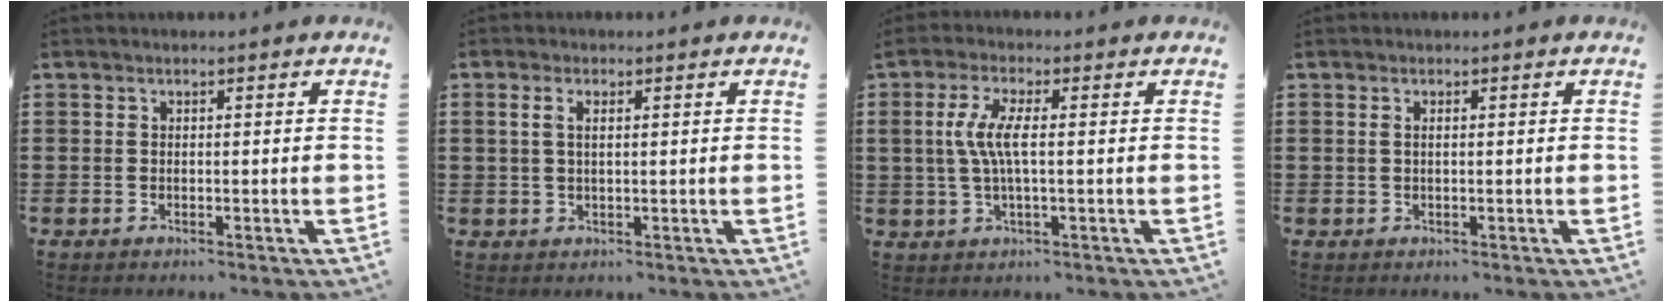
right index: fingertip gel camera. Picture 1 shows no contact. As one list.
[{"total": 2.0, "force": [0.6, 0.8, 1.7], "torque": [-0.036, 0.006, 0.008]}, {"total": 5.7, "force": [0.1, 1.2, 5.5], "torque": [-0.123, -0.006, -0.009]}, {"total": 0.8, "force": [0.2, 0.2, 0.7], "torque": [-0.015, 0.000, 0.003]}]